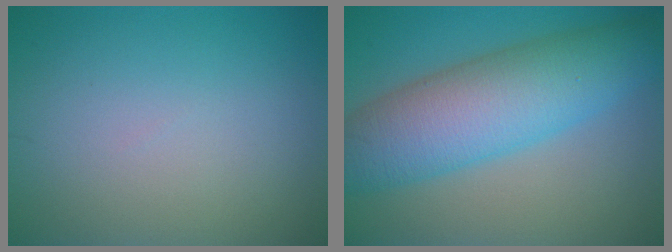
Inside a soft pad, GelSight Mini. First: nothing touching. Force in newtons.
{"total": 9.2, "press": 9.2, "slide": 0.1}